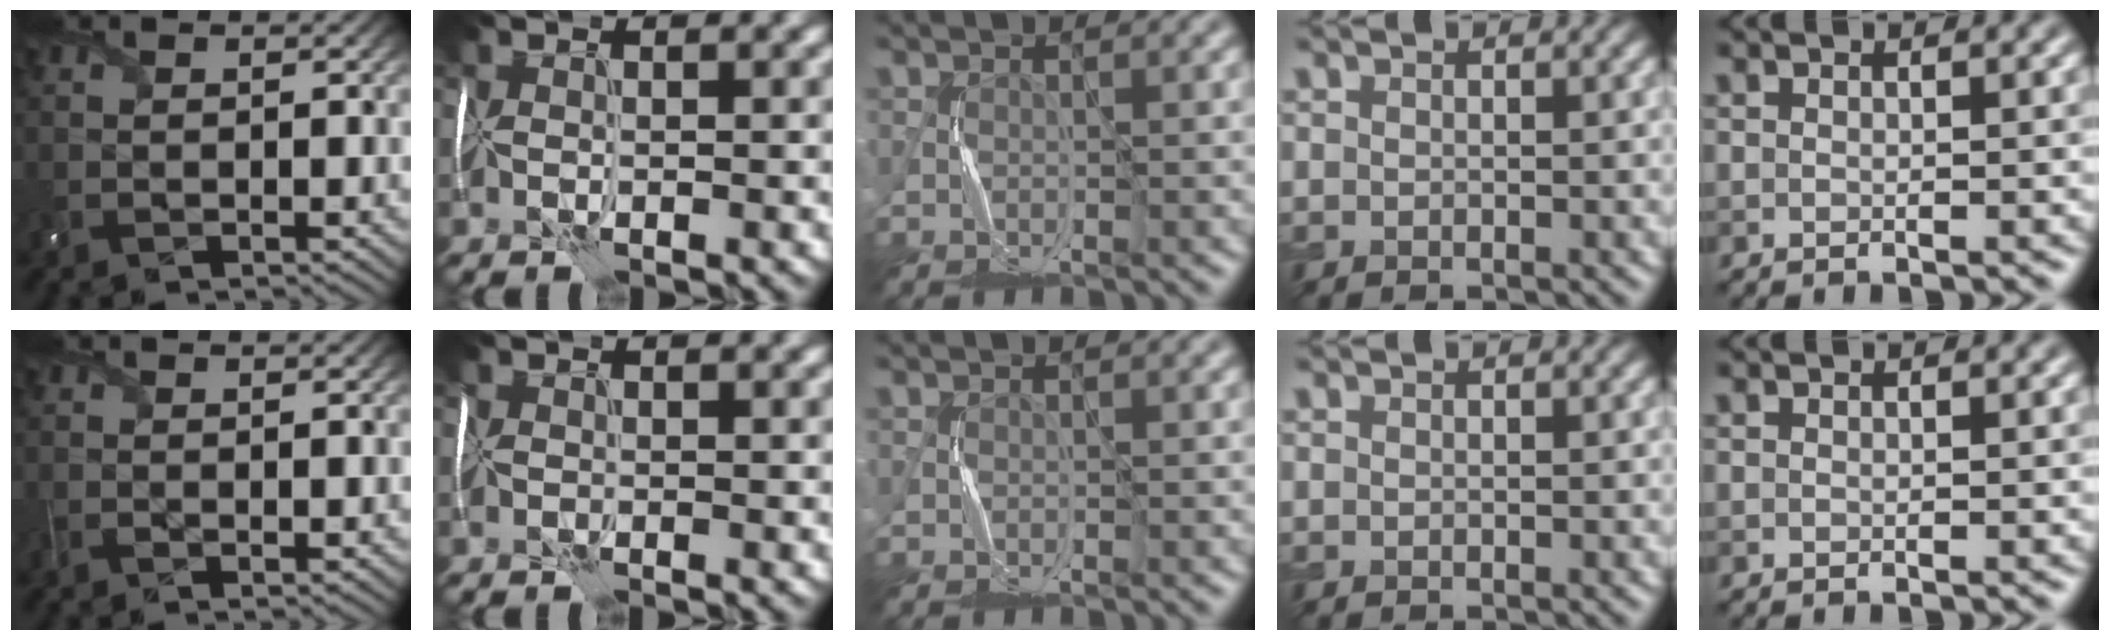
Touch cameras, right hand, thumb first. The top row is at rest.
{"thumb": {"total": 1.3, "force": [-0.2, 0.8, 1.1], "torque": [-0.027, -0.006, -0.003]}, "index": {"total": 0.5, "force": [-0.2, 0.3, 0.4], "torque": [-0.012, -0.003, -0.009]}}